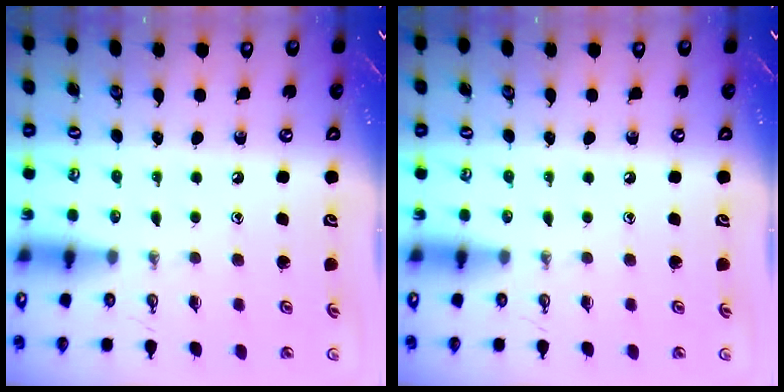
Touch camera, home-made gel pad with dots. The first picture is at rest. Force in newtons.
{"total": 0.0}